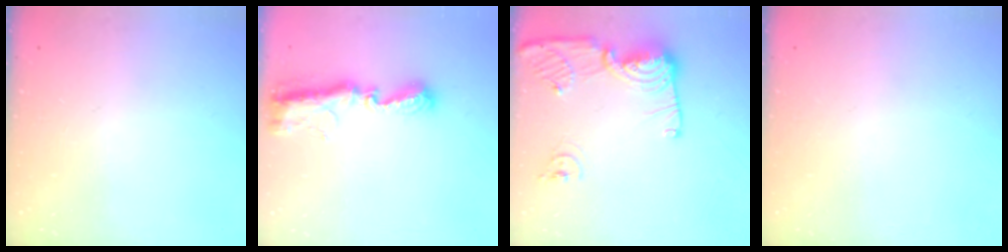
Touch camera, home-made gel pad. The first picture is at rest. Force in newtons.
{"total": 9.9, "press": 9.9, "slide": 0.7}
{"total": 14.2, "press": 14.1, "slide": 1.6}
{"total": 0.0}